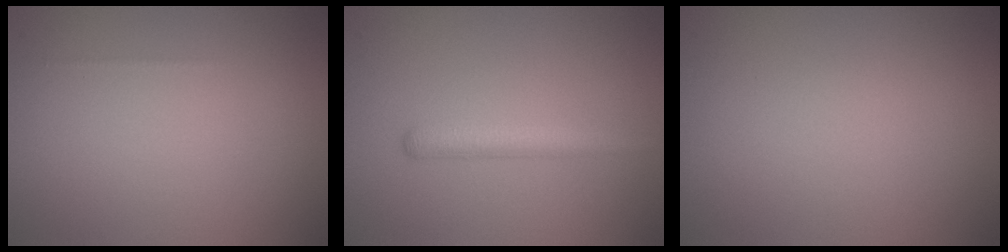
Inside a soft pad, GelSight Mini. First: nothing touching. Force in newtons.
{"total": 2.5, "press": 2.5, "slide": 0.1}
{"total": 0.0}